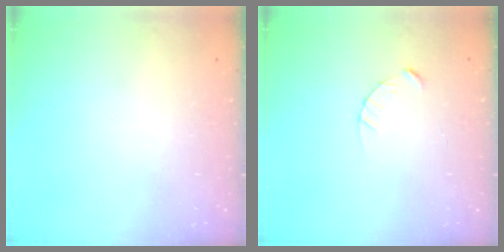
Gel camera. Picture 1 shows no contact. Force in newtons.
{"total": 2.4, "press": 2.4, "slide": 0.3}